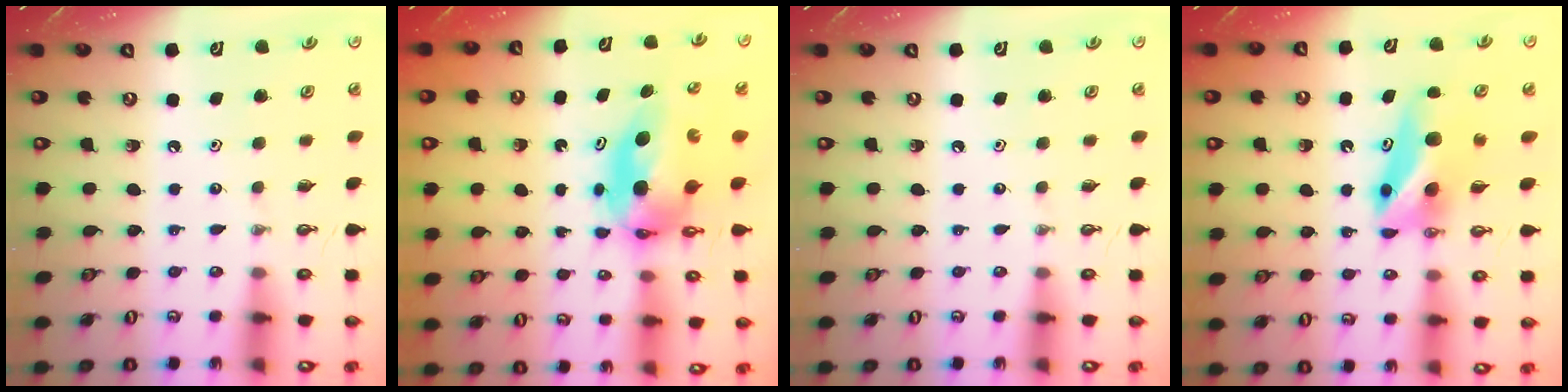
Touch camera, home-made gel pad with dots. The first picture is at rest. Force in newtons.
{"total": 6.7, "press": 6.7, "slide": 1.0}
{"total": 0.0}
{"total": 8.7, "press": 7.8, "slide": 3.8}